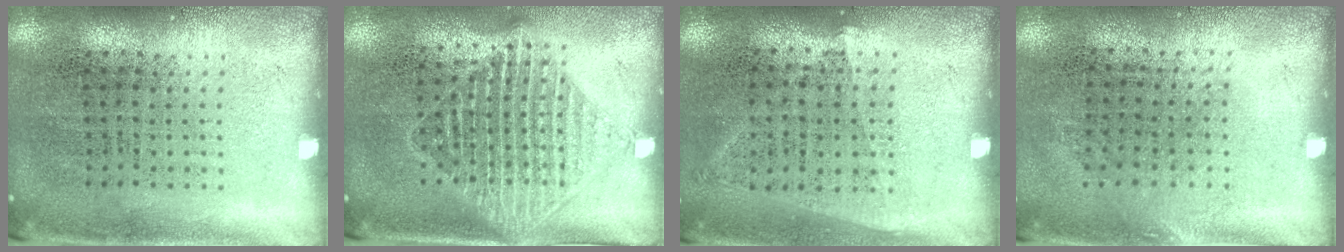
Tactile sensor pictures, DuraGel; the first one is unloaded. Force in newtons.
{"total": 1.7, "press": 1.4, "slide": 1.0}
{"total": 1.0, "press": 0.9, "slide": 0.4}
{"total": 0.7, "press": 0.6, "slide": 0.5}